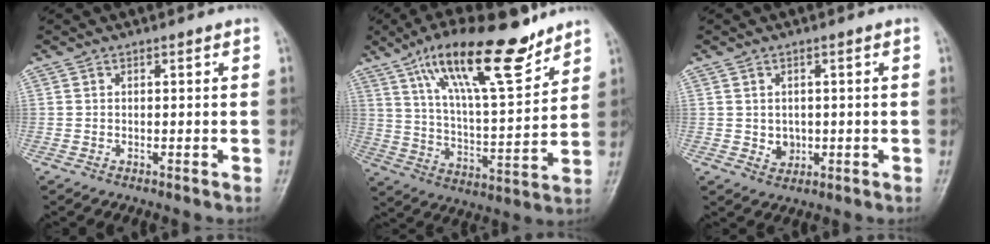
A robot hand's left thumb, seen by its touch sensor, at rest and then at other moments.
{"total": 20.3, "force": [13.2, 5.7, 14.3], "torque": [-0.215, -0.055, 0.230]}
{"total": 3.0, "force": [-0.2, 2.5, 1.5], "torque": [-0.010, 0.000, 0.007]}